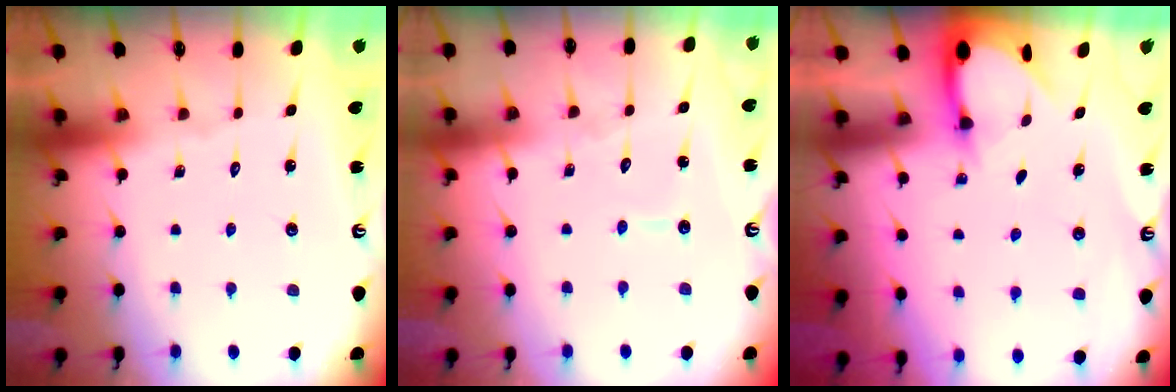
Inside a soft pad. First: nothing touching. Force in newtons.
{"total": 4.4, "press": 4.4, "slide": 0.2}
{"total": 3.4, "press": 3.4, "slide": 0.2}